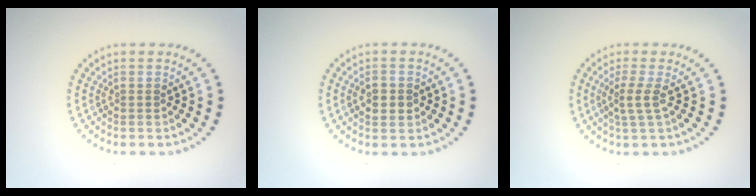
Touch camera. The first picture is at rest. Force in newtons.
{"total": 2.5, "press": 2.5, "slide": 0.0}
{"total": 2.1, "press": 1.6, "slide": 1.4}